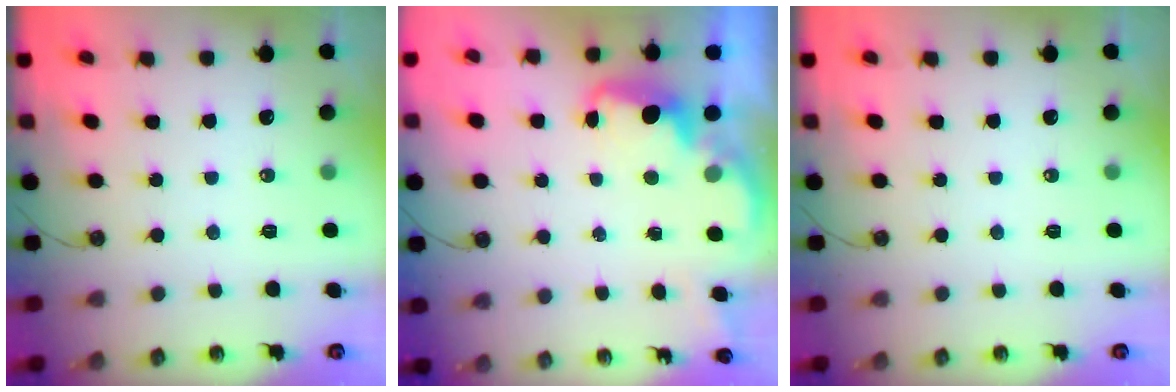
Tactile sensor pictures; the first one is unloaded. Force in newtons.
{"total": 2.3, "press": 2.2, "slide": 0.6}
{"total": 0.0}